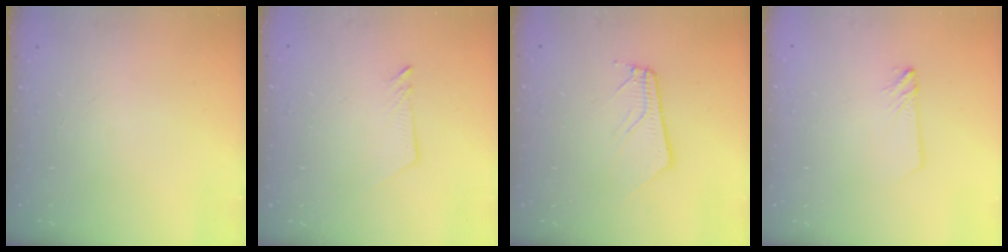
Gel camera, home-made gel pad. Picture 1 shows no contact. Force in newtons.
{"total": 2.5, "press": 2.5, "slide": 0.2}
{"total": 3.8, "press": 3.8, "slide": 0.3}
{"total": 2.8, "press": 2.8, "slide": 0.3}